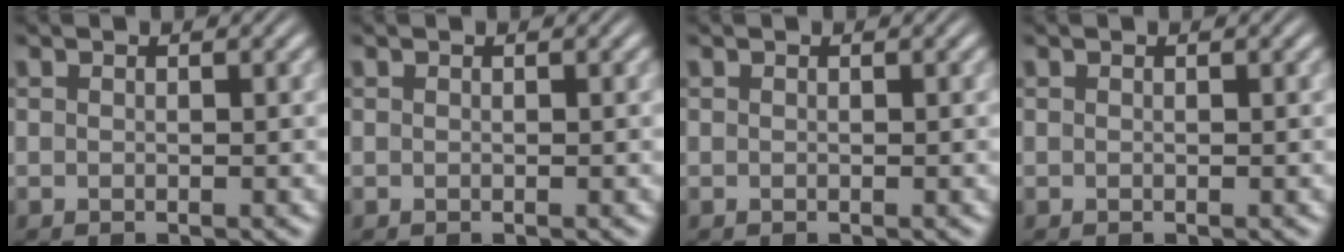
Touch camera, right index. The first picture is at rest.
{"total": 0.0}
{"total": 0.0}
{"total": 0.0}